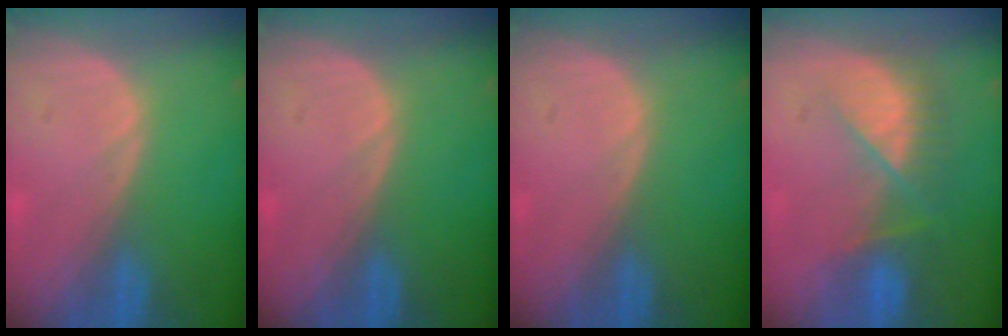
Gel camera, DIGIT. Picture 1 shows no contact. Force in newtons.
{"total": 0.0}
{"total": 0.0}
{"total": 7.7, "press": 7.1, "slide": 3.1}